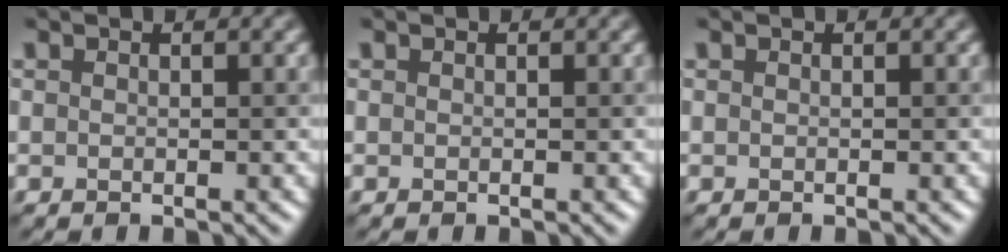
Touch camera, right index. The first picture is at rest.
{"total": 0.0}
{"total": 0.0}